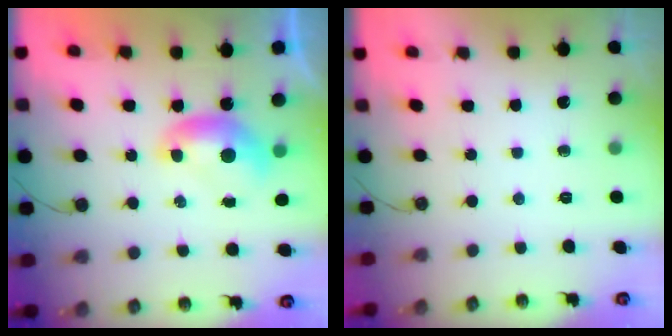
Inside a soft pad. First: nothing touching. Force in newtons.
{"total": 0.0}